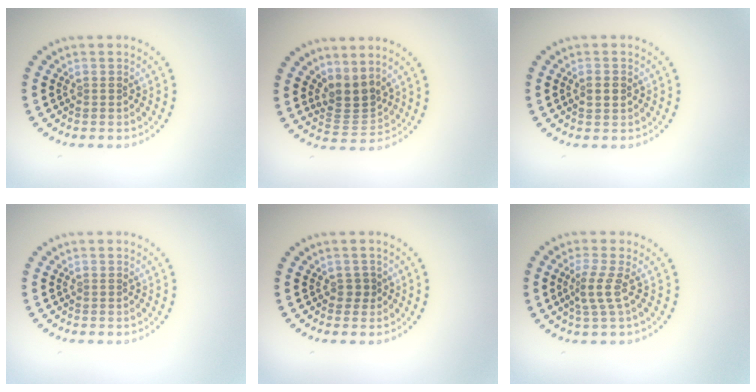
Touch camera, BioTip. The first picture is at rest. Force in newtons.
{"total": 2.9, "press": 2.1, "slide": 2.0}
{"total": 1.1, "press": 1.1, "slide": 0.1}
{"total": 0.0}
{"total": 0.8, "press": 0.7, "slide": 0.4}
{"total": 2.3, "press": 1.5, "slide": 1.8}